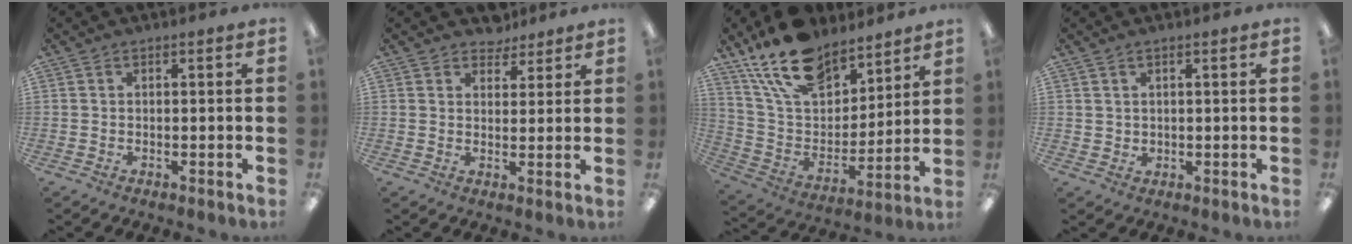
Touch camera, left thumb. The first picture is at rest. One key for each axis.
{"total": 4.2, "fx": 3.5, "fy": 2.4, "fz": 0.4, "tx": 0.005, "ty": -0.019, "tz": 0.061}
{"total": 19.0, "fx": 13.8, "fy": 10.1, "fz": 8.3, "tx": -0.168, "ty": -0.076, "tz": 0.254}
{"total": 1.5, "fx": 1.1, "fy": 1.0, "fz": 0.2, "tx": -0.006, "ty": 0.001, "tz": 0.020}